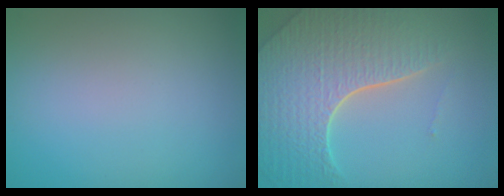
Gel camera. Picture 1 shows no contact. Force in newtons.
{"total": 8.4, "press": 5.8, "slide": 6.0}